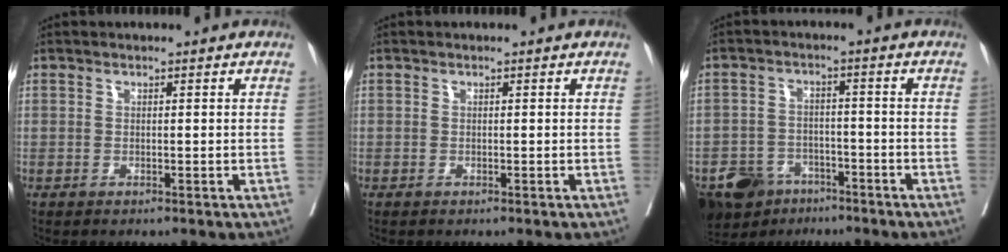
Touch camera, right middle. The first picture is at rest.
{"total": 0.0}
{"total": 8.5, "force": [-6.0, 5.5, 2.6], "torque": [-0.047, -0.001, -0.095]}